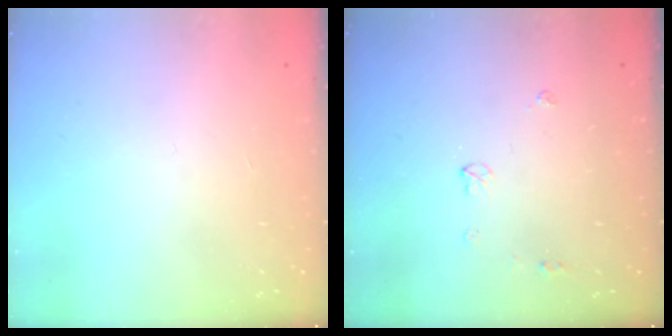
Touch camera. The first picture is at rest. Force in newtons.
{"total": 3.7, "press": 3.6, "slide": 0.6}